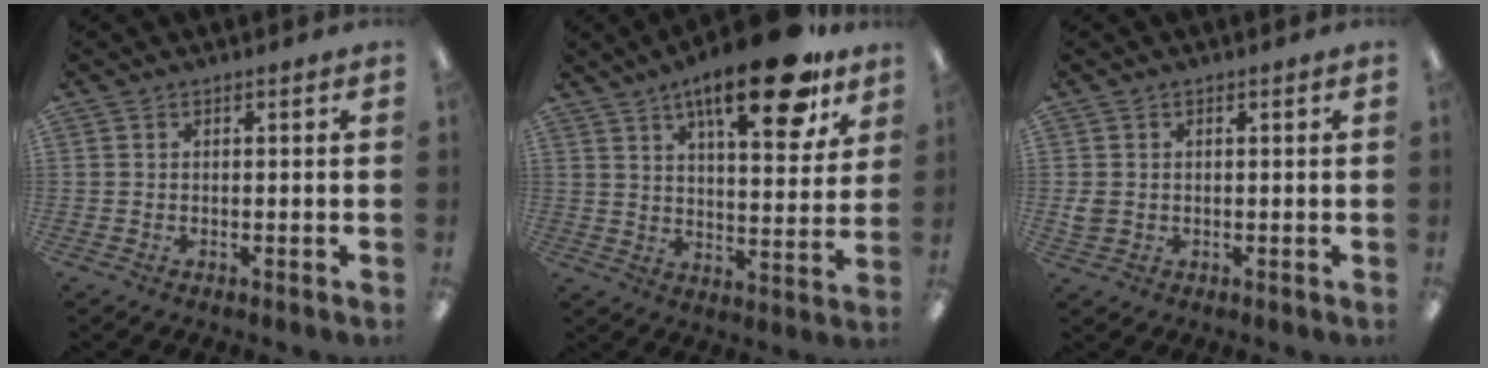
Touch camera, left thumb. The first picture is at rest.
{"total": 20.4, "force": [12.6, 7.0, 14.5], "torque": [-0.204, -0.063, 0.194]}
{"total": 2.2, "force": [0.0, 2.1, 0.8], "torque": [-0.004, 0.001, -0.002]}